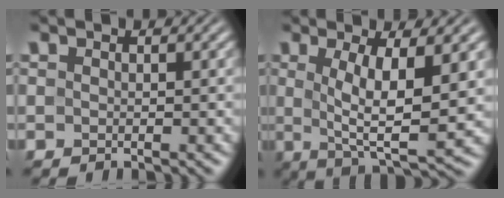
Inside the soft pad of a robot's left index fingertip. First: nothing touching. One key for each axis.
{"total": 7.2, "fx": 0.9, "fy": 1.9, "fz": 6.9, "tx": -0.118, "ty": -0.007, "tz": 0.021}